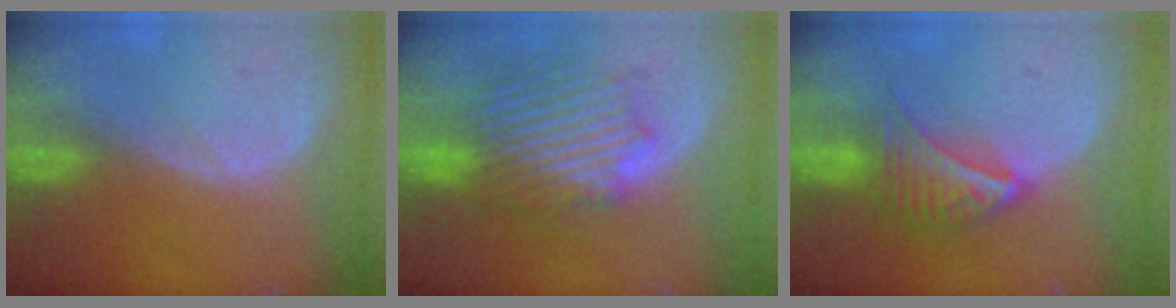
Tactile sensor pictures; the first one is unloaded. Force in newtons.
{"total": 8.7, "press": 8.6, "slide": 1.6}
{"total": 7.2, "press": 6.3, "slide": 3.3}